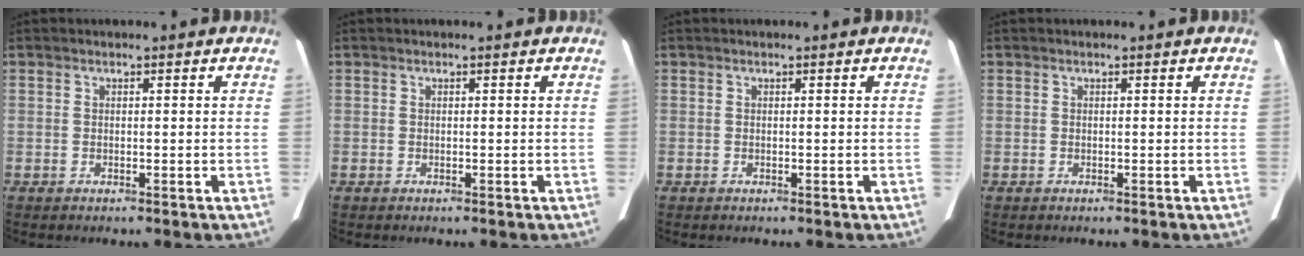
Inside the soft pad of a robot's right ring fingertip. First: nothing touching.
{"total": 0.0}
{"total": 0.0}
{"total": 0.0}